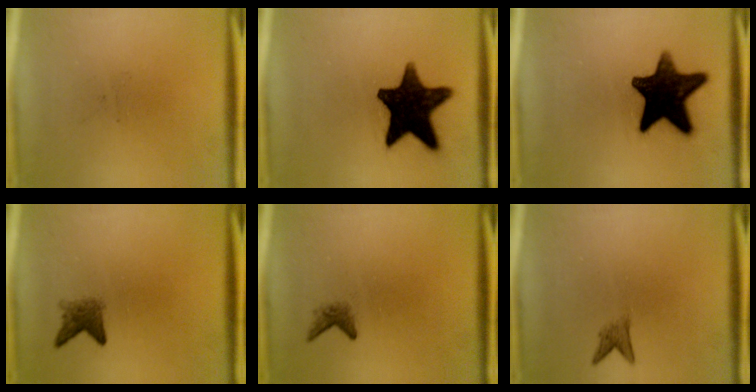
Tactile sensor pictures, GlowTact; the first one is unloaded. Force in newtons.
{"total": 16.4}
{"total": 15.0}
{"total": 2.6}
{"total": 1.4}
{"total": 1.8}